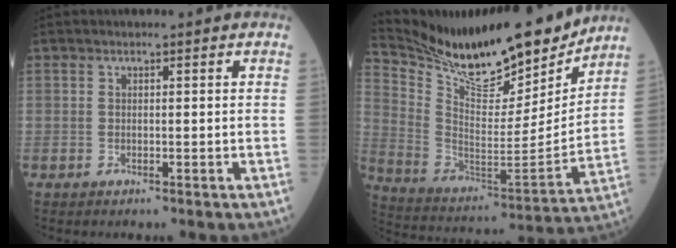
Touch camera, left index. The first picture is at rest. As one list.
[{"total": 21.3, "force": [18.9, 4.2, 8.9], "torque": [-0.172, -0.034, 0.312]}]